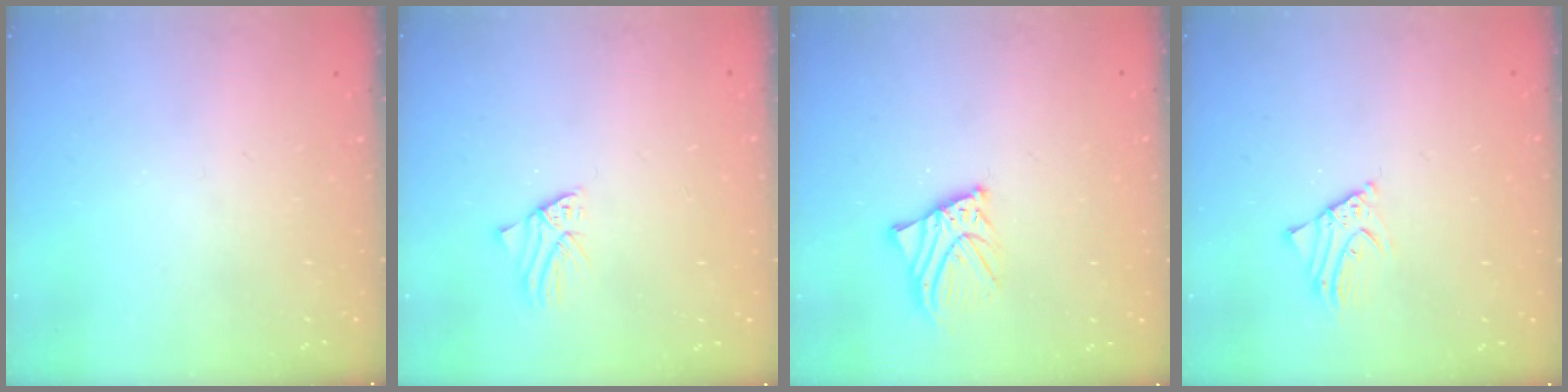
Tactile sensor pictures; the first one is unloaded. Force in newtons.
{"total": 1.4, "press": 1.4, "slide": 0.1}
{"total": 6.0, "press": 6.0, "slide": 0.8}
{"total": 3.0, "press": 3.0, "slide": 0.3}